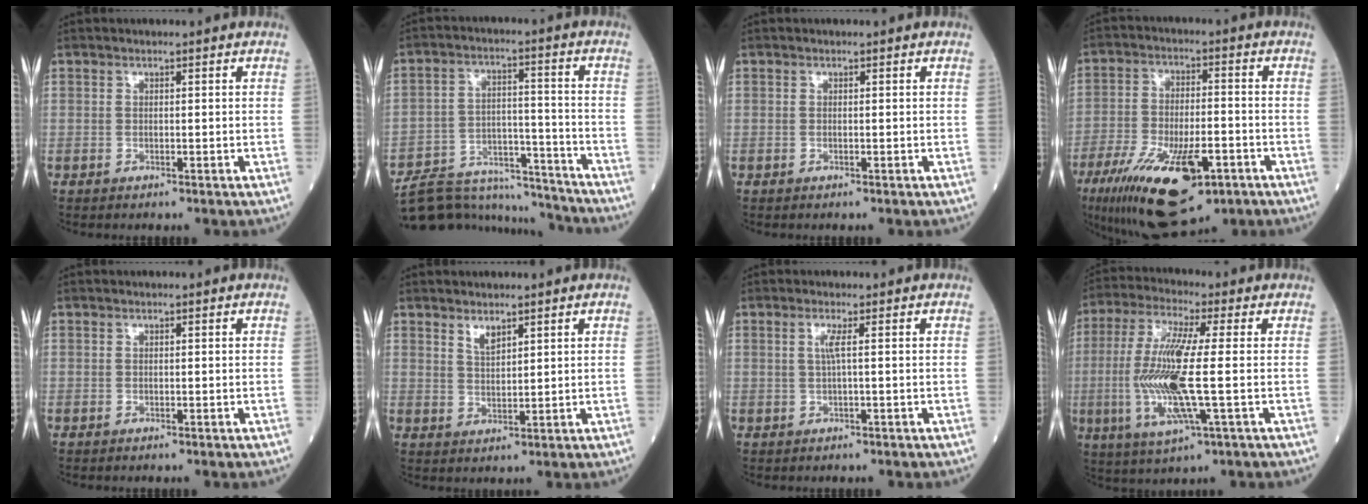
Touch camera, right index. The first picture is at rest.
{"total": 15.7, "force": [-15.1, 3.6, 2.3], "torque": [-0.037, 0.036, -0.231]}
{"total": 0.0}
{"total": 18.9, "force": [-10.0, 6.5, 14.6], "torque": [-0.279, -0.027, -0.161]}
{"total": 0.0}
{"total": 1.4, "force": [1.1, 0.5, 0.7], "torque": [-0.011, -0.003, 0.022]}
{"total": 1.7, "force": [0.3, -0.4, 1.6], "torque": [-0.036, 0.001, 0.004]}
{"total": 14.5, "force": [-1.8, 1.0, 14.4], "torque": [-0.314, -0.010, -0.038]}